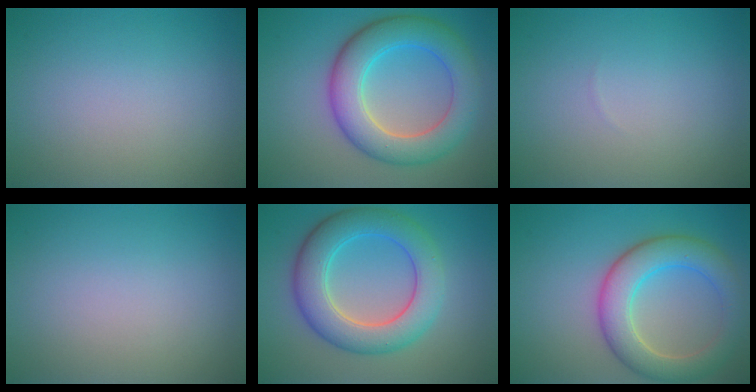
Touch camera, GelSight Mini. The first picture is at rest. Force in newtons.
{"total": 7.5, "press": 7.4, "slide": 0.5}
{"total": 0.0}
{"total": 0.0}
{"total": 7.0, "press": 7.0, "slide": 0.1}
{"total": 6.3, "press": 6.2, "slide": 0.6}